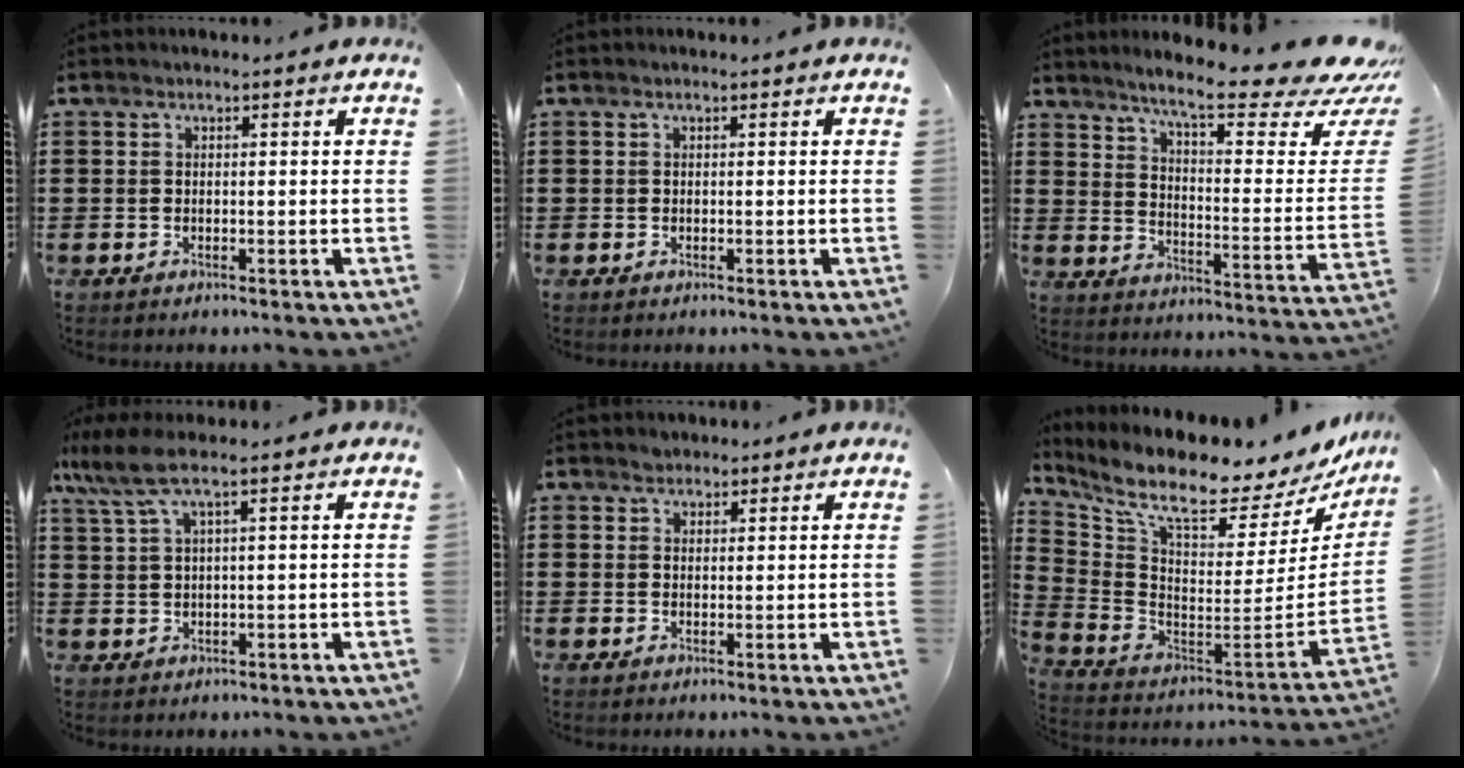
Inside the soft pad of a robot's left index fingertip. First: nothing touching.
{"total": 0.0}
{"total": 11.5, "force": [9.1, 1.3, 7.0], "torque": [-0.127, -0.069, 0.145]}
{"total": 5.1, "force": [2.4, 0.7, 4.5], "torque": [-0.117, -0.007, 0.033]}
{"total": 1.4, "force": [1.3, 0.5, 0.0], "torque": [-0.003, 0.002, 0.025]}
{"total": 9.0, "force": [7.1, 1.3, 5.3], "torque": [-0.128, -0.076, 0.116]}